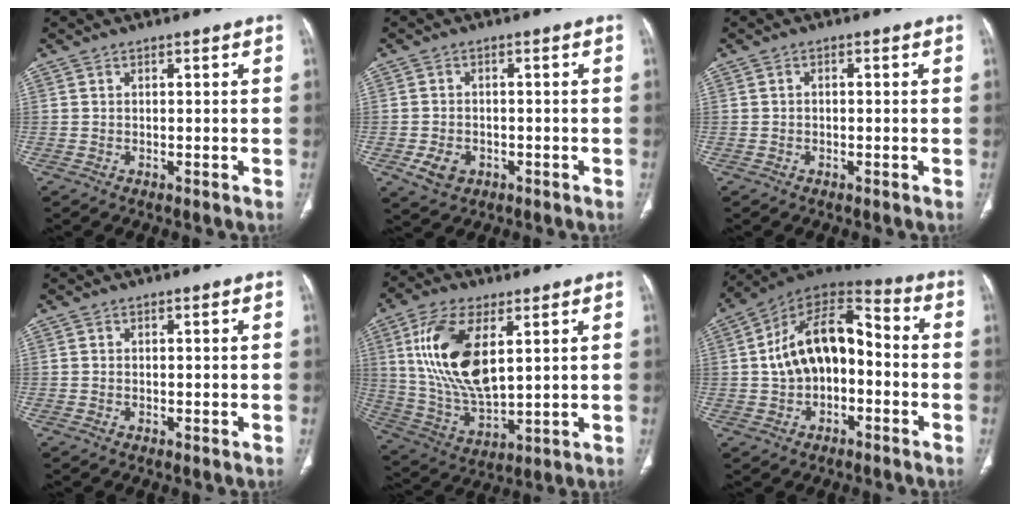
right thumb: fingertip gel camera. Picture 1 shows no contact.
{"total": 4.7, "force": [-1.7, 3.6, 2.5], "torque": [-0.041, 0.005, -0.021]}
{"total": 0.7, "force": [-0.2, 0.5, 0.4], "torque": [-0.006, 0.002, -0.006]}
{"total": 0.0}
{"total": 17.5, "force": [5.2, 8.2, 14.5], "torque": [-0.283, -0.020, 0.108]}
{"total": 16.0, "force": [-1.0, 9.8, 12.6], "torque": [-0.189, 0.053, -0.027]}